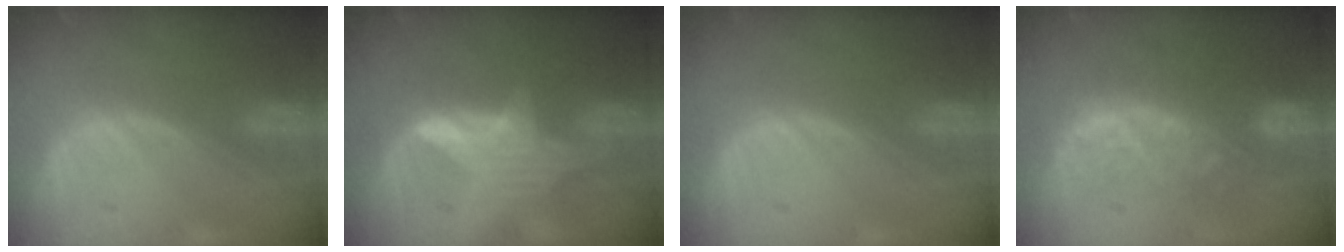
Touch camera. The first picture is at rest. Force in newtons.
{"total": 5.8, "press": 5.8, "slide": 0.8}
{"total": 0.0}
{"total": 9.7, "press": 8.5, "slide": 4.7}